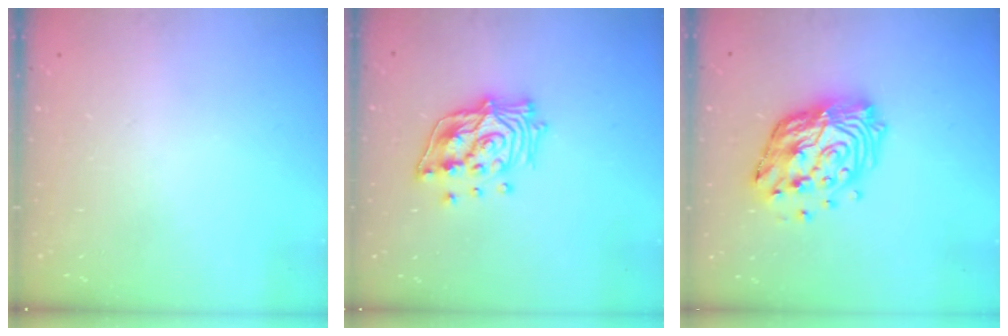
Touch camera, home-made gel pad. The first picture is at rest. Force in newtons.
{"total": 16.0, "press": 15.9, "slide": 2.3}
{"total": 16.7, "press": 16.6, "slide": 1.7}